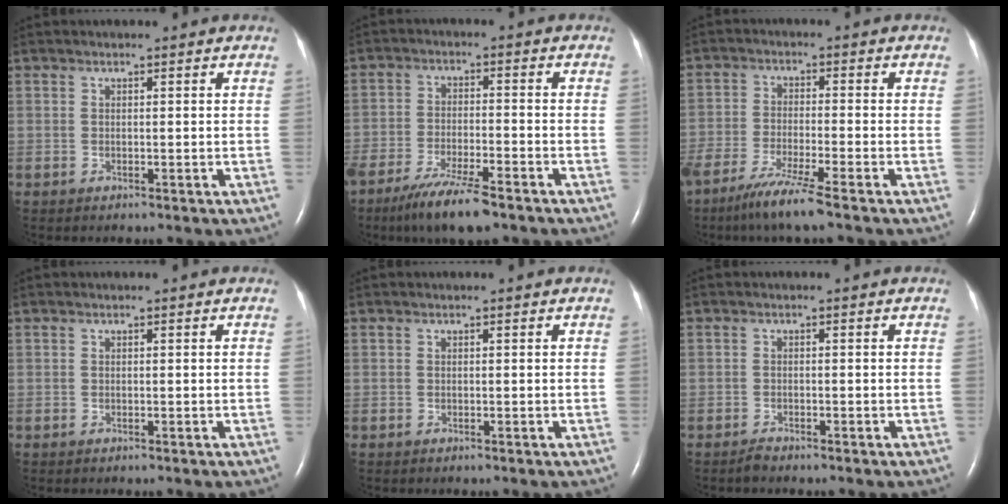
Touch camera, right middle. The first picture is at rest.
{"total": 9.3, "force": [-6.8, 1.3, 6.2], "torque": [-0.116, -0.021, -0.117]}
{"total": 7.3, "force": [-5.3, -0.4, 5.0], "torque": [-0.097, -0.023, -0.101]}
{"total": 0.0}
{"total": 0.0}
{"total": 0.9, "force": [-0.9, 0.1, 0.2], "torque": [-0.009, -0.002, -0.016]}